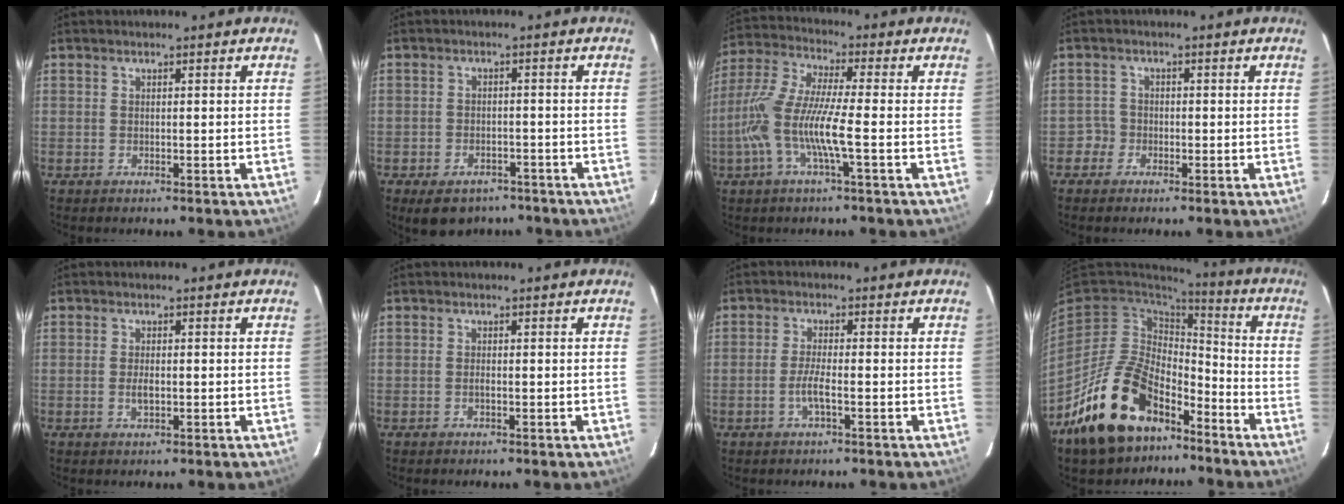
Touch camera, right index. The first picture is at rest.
{"total": 8.7, "force": [-6.2, 5.1, 3.3], "torque": [-0.073, 0.007, -0.079]}
{"total": 11.7, "force": [-3.3, 0.6, 11.2], "torque": [-0.234, -0.001, -0.067]}
{"total": 2.3, "force": [-1.2, 1.9, -0.6], "torque": [0.012, 0.016, -0.023]}
{"total": 2.0, "force": [-0.4, 0.9, 1.7], "torque": [-0.033, 0.000, -0.006]}
{"total": 0.6, "force": [-0.2, 0.1, 0.5], "torque": [-0.009, 0.003, -0.005]}
{"total": 3.1, "force": [-1.3, 0.0, 2.8], "torque": [-0.059, 0.000, -0.025]}
{"total": 20.6, "force": [-12.9, 11.5, 11.3], "torque": [-0.235, 0.010, -0.203]}